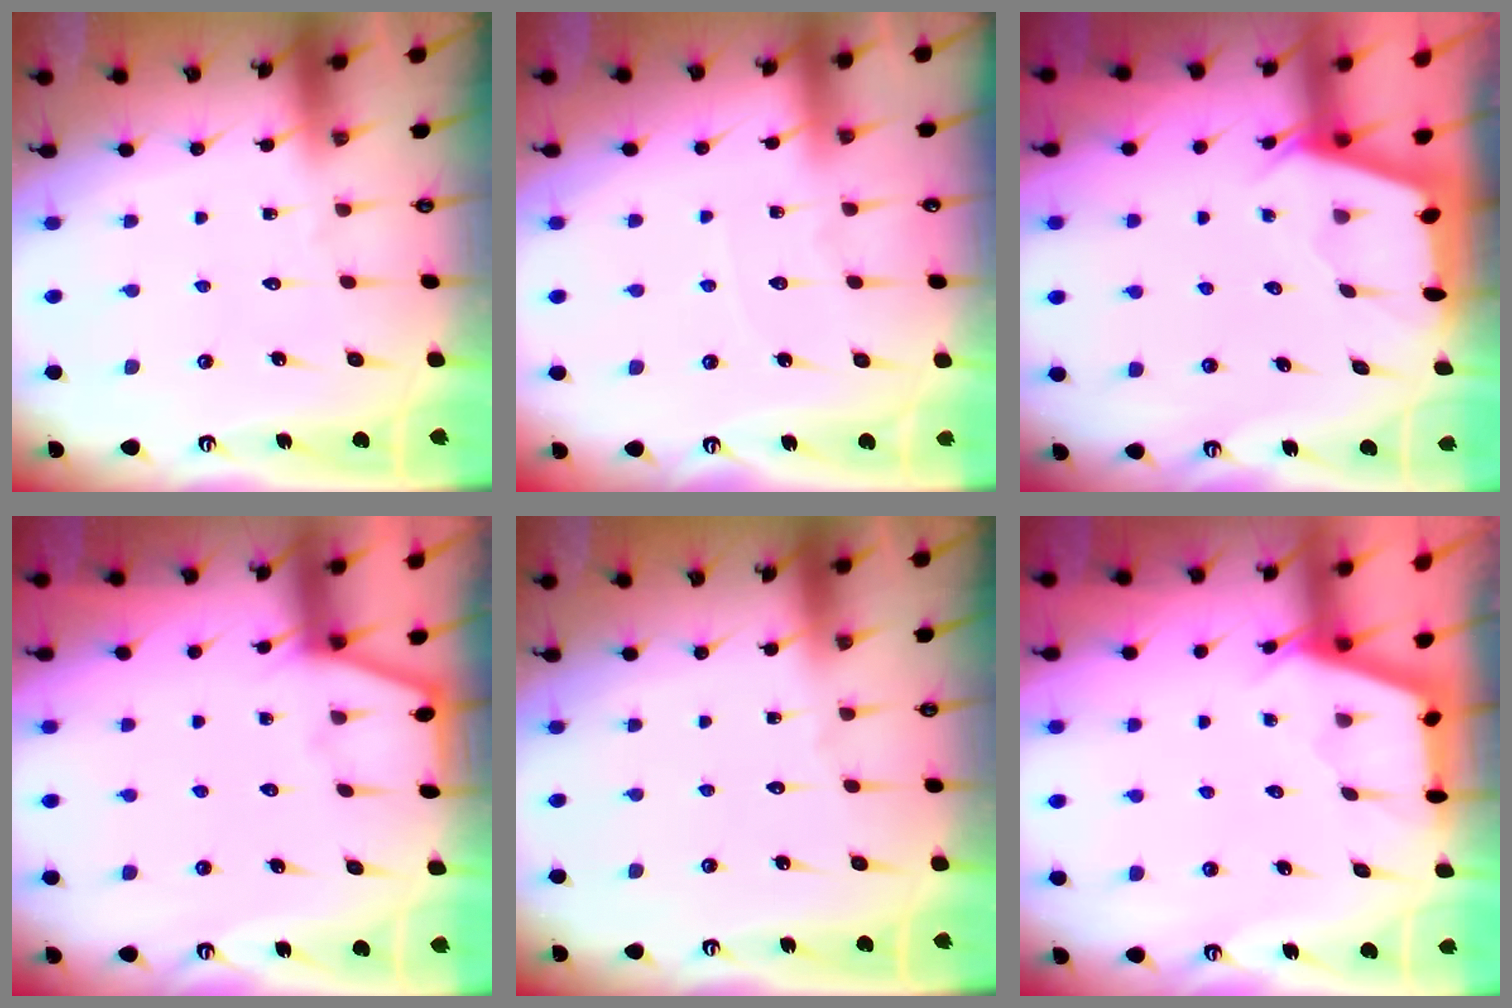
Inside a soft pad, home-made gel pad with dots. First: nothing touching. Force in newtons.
{"total": 2.9, "press": 2.9, "slide": 0.4}
{"total": 2.2, "press": 2.1, "slide": 0.3}
{"total": 2.5, "press": 2.4, "slide": 0.4}
{"total": 0.0}
{"total": 2.6, "press": 2.6, "slide": 0.3}